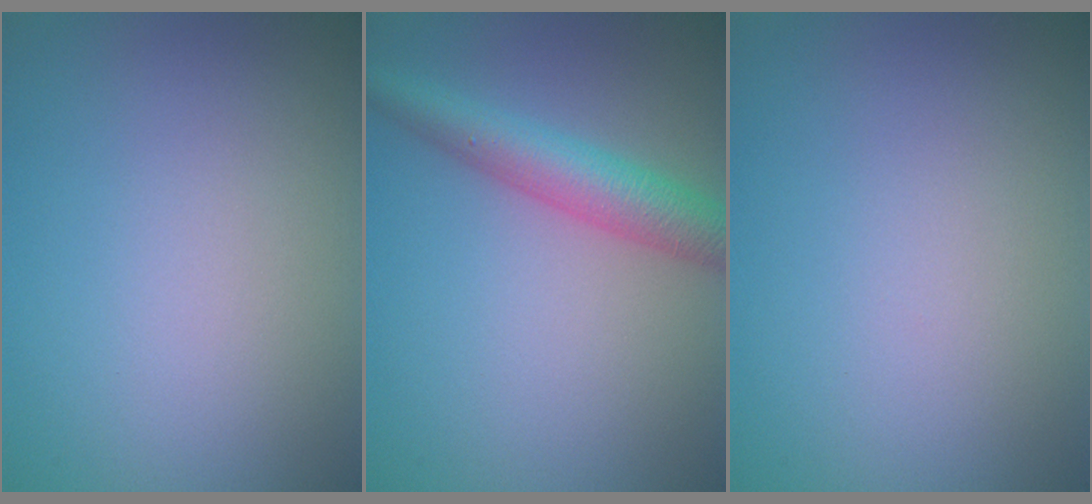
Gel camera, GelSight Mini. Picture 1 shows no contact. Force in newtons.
{"total": 4.7, "press": 4.7, "slide": 0.2}
{"total": 0.0}